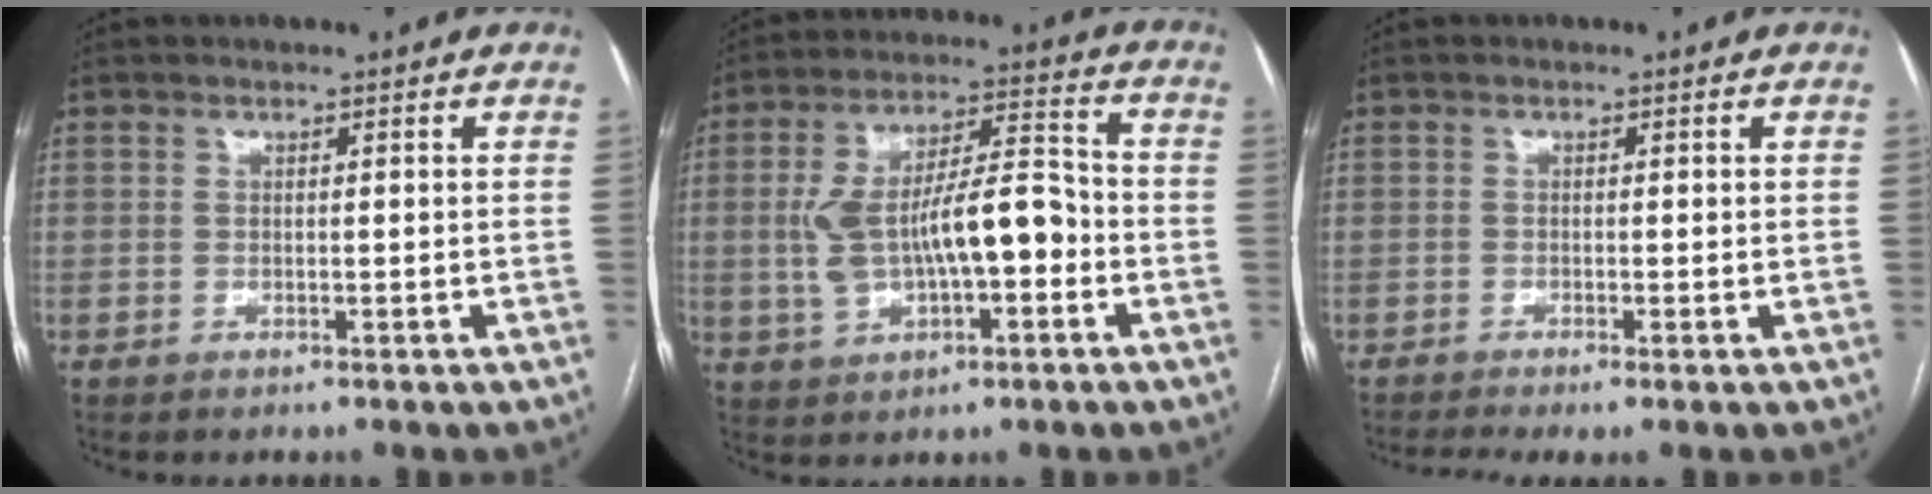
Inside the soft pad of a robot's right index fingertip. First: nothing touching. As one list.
[{"total": 13.5, "force": [-1.7, 4.7, 12.5], "torque": [-0.234, 0.032, -0.021]}, {"total": 2.9, "force": [-1.8, 0.5, 2.2], "torque": [-0.043, -0.006, -0.033]}]